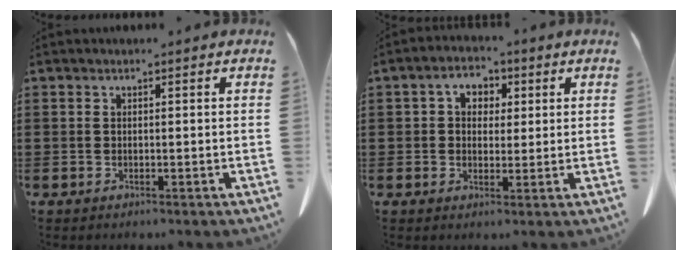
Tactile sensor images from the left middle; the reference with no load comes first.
{"total": 4.0, "force": [1.2, 3.2, 2.1], "torque": [-0.048, 0.011, 0.015]}